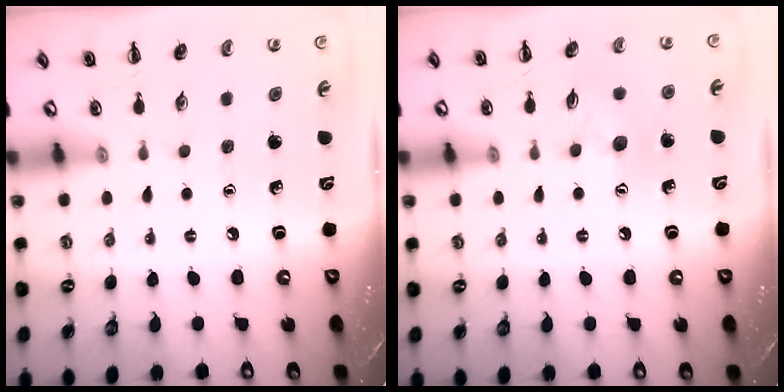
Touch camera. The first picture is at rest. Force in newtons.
{"total": 8.0, "press": 8.0, "slide": 0.8}